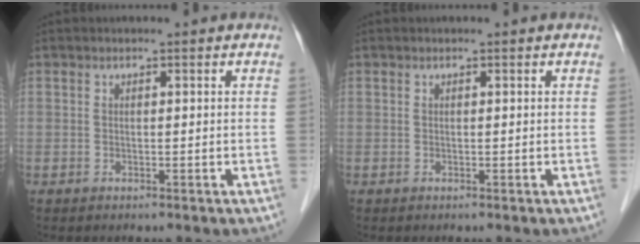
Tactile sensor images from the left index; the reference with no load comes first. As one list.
[{"total": 0.0}]